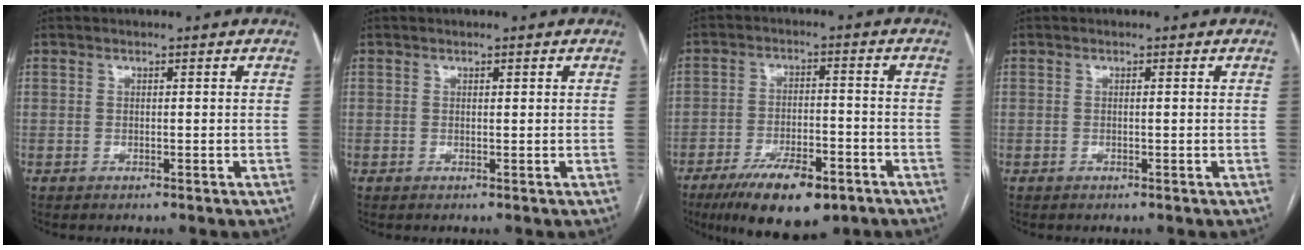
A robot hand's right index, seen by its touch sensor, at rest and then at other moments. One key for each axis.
{"total": 0.0}
{"total": 12.3, "fx": -7.9, "fy": 4.1, "fz": 8.5, "tx": -0.141, "ty": -0.010, "tz": -0.126}
{"total": 0.0}